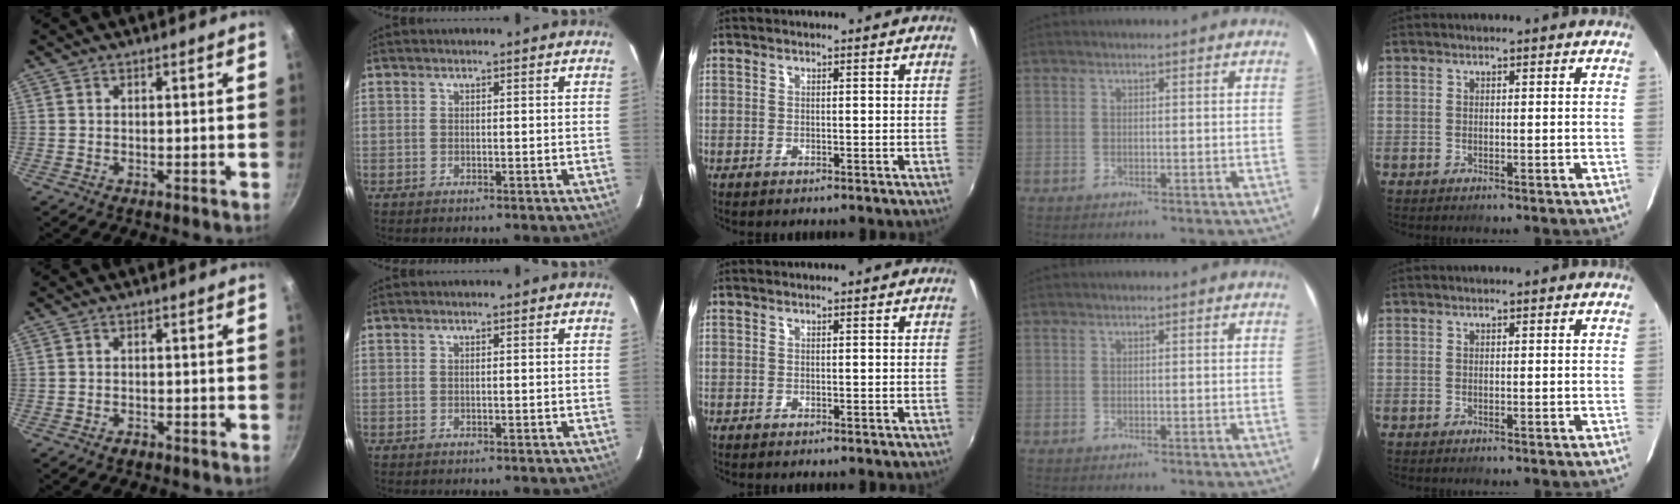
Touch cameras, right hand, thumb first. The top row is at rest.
{"thumb": {"total": 1.3, "force": [-1.0, 0.7, 0.5], "torque": [-0.010, 0.010, -0.017]}}